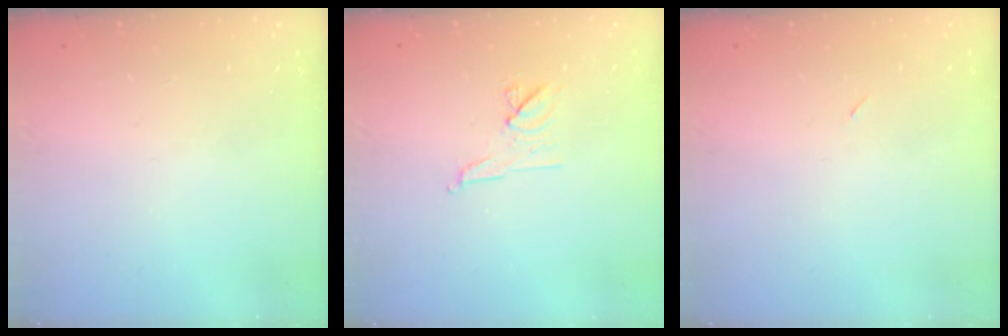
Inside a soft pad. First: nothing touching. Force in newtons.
{"total": 7.5, "press": 7.4, "slide": 1.3}
{"total": 2.3, "press": 1.9, "slide": 1.2}